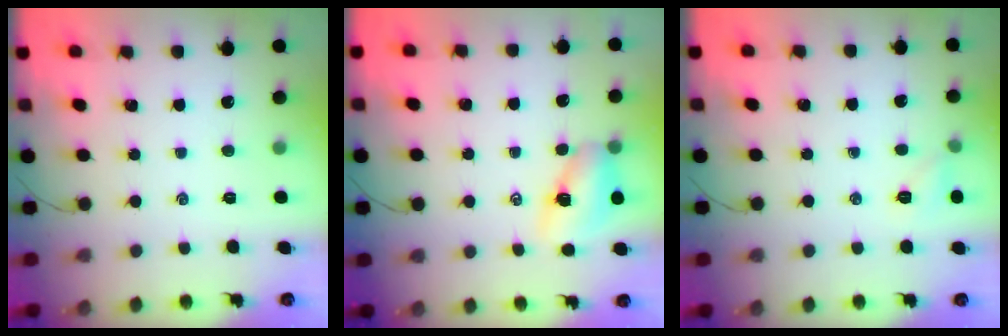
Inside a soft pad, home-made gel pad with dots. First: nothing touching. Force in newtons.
{"total": 7.8, "press": 7.7, "slide": 1.2}
{"total": 5.7, "press": 5.5, "slide": 1.6}